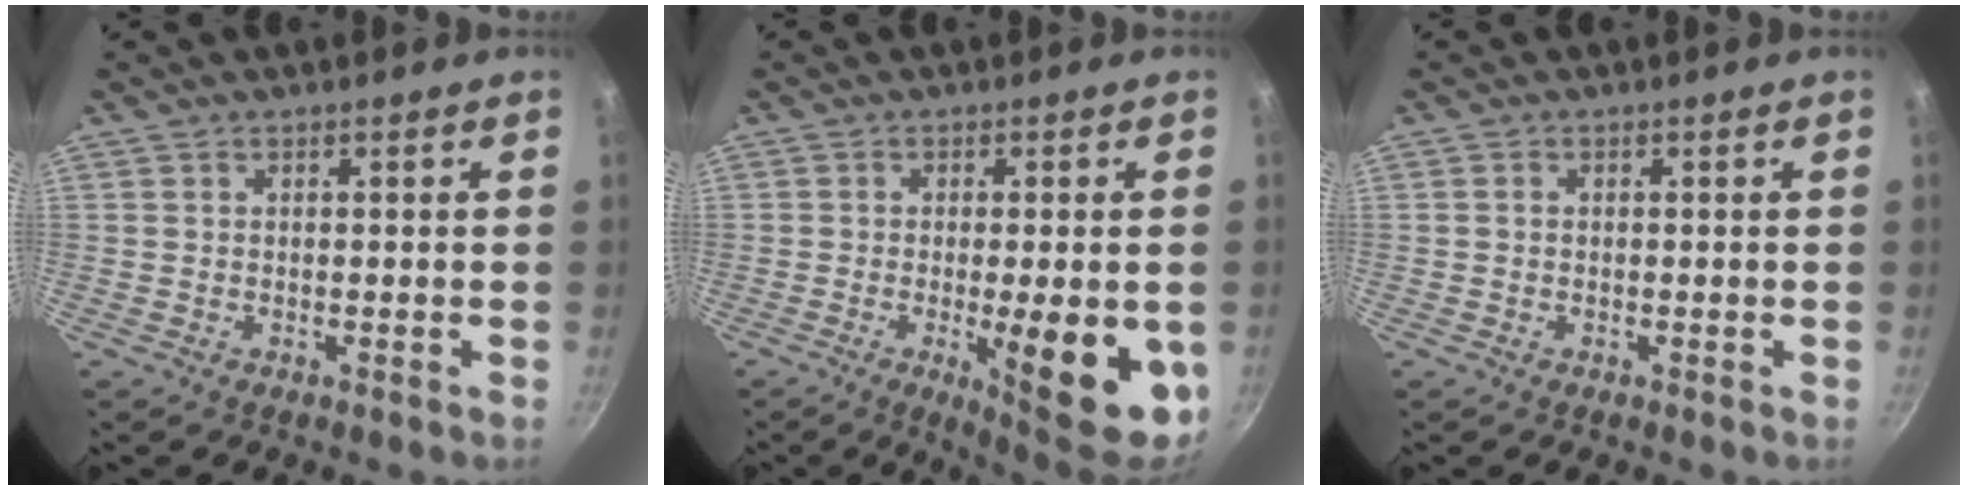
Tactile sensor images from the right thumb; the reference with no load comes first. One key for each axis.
{"total": 14.4, "fx": -3.6, "fy": 3.9, "fz": 13.4, "tx": -0.158, "ty": -0.001, "tz": -0.039}
{"total": 0.5, "fx": -0.1, "fy": 0.5, "fz": 0.3, "tx": -0.004, "ty": 0.003, "tz": -0.002}